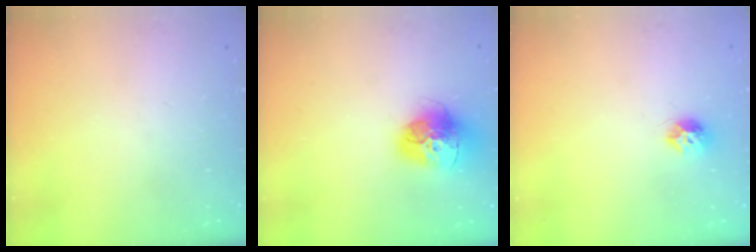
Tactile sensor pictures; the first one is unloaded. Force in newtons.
{"total": 16.0, "press": 16.0, "slide": 1.5}
{"total": 7.0, "press": 6.9, "slide": 0.5}